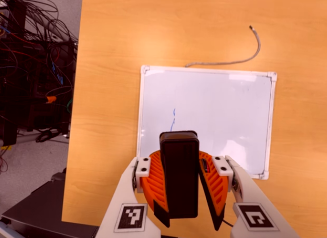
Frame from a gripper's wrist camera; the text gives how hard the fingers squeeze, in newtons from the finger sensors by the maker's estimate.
{"total": 11.0, "left": 10.6, "right": 11.4}